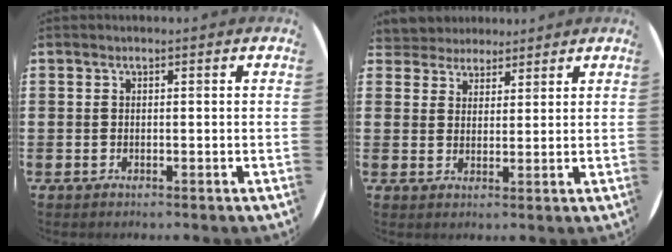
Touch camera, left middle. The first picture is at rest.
{"total": 4.0, "force": [3.7, 1.5, -0.5], "torque": [-0.006, -0.002, 0.072]}